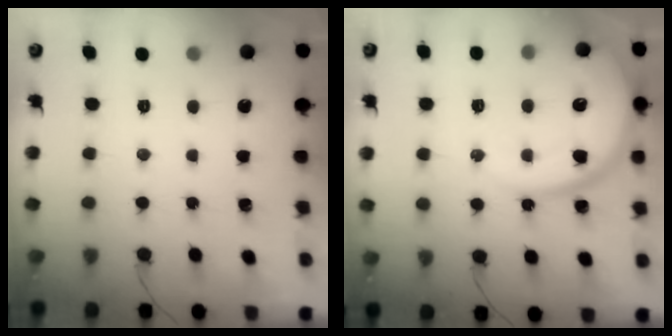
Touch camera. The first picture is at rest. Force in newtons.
{"total": 14.0, "press": 13.9, "slide": 1.3}